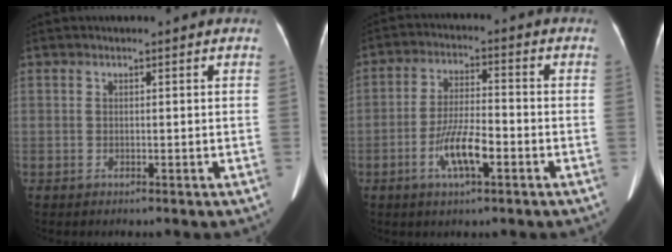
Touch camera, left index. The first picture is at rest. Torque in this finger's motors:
{"motor_torque": [0.26, 0.20, 0.18, 0.08]}